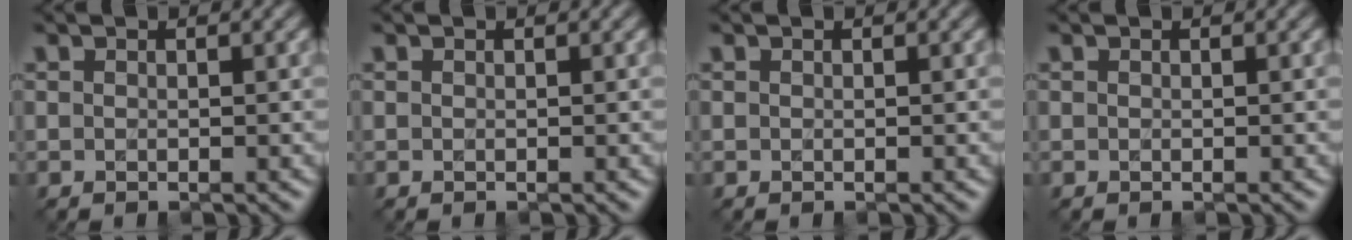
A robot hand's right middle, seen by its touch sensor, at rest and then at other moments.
{"total": 0.0}
{"total": 0.0}
{"total": 0.0}